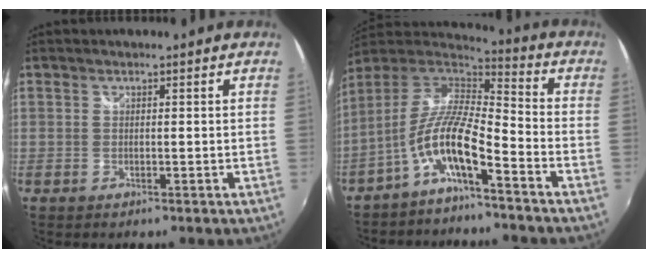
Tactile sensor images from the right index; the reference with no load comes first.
{"total": 11.5, "force": [-6.3, 2.1, 9.4], "torque": [-0.188, 0.006, -0.125]}